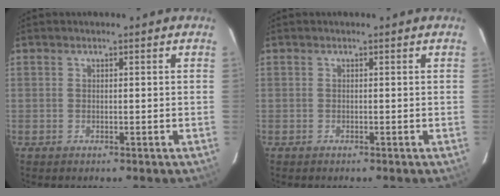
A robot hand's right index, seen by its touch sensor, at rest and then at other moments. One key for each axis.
{"total": 0.0}